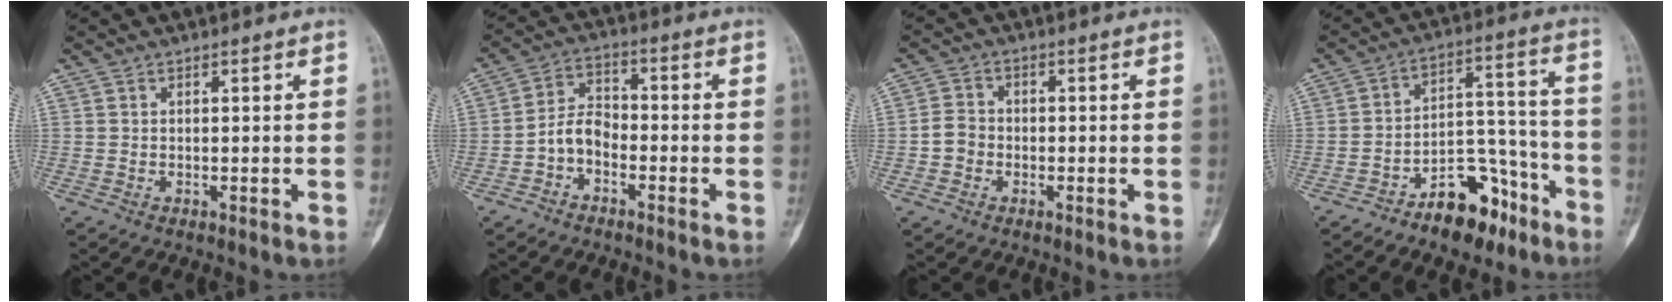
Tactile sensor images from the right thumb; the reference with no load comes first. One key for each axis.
{"total": 5.6, "fx": -2.6, "fy": 3.7, "fz": 3.3, "tx": -0.054, "ty": 0.031, "tz": -0.060}
{"total": 3.5, "fx": -1.0, "fy": 3.1, "fz": 1.4, "tx": -0.011, "ty": 0.014, "tz": -0.025}
{"total": 12.6, "fx": -8.4, "fy": 6.5, "fz": 6.7, "tx": -0.070, "ty": 0.093, "tz": -0.136}